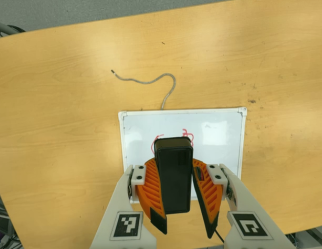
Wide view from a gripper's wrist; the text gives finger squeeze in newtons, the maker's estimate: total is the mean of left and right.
{"total": 10.1, "left": 9.8, "right": 10.5}